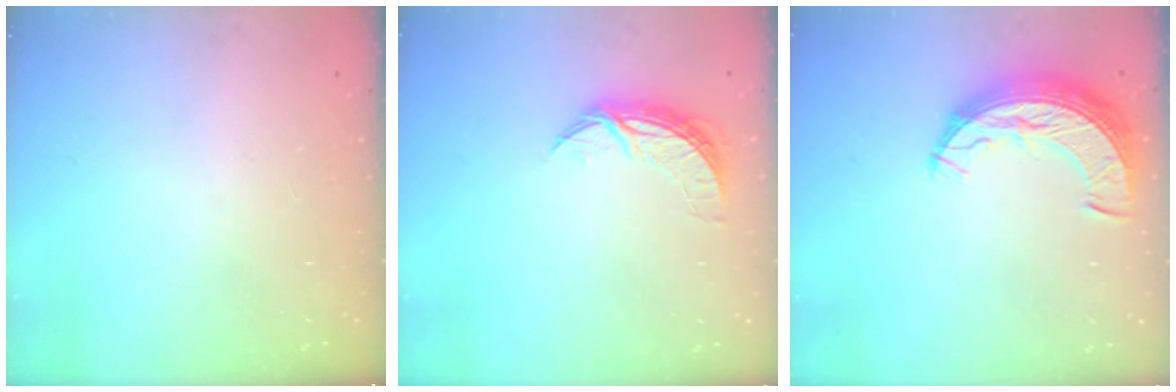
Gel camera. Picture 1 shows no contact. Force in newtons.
{"total": 7.7, "press": 7.7, "slide": 0.5}
{"total": 10.0, "press": 10.0, "slide": 0.7}